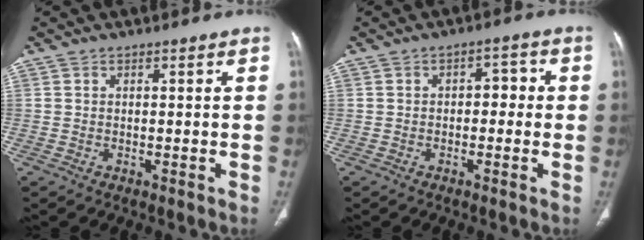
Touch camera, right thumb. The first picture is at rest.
{"total": 3.7, "force": [-0.2, 2.4, 2.9], "torque": [-0.013, 0.018, -0.012]}